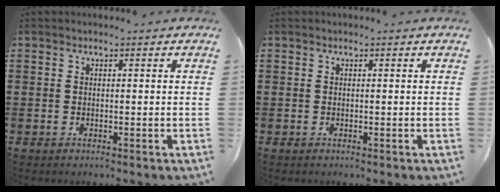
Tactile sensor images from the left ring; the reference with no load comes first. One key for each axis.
{"total": 0.0}